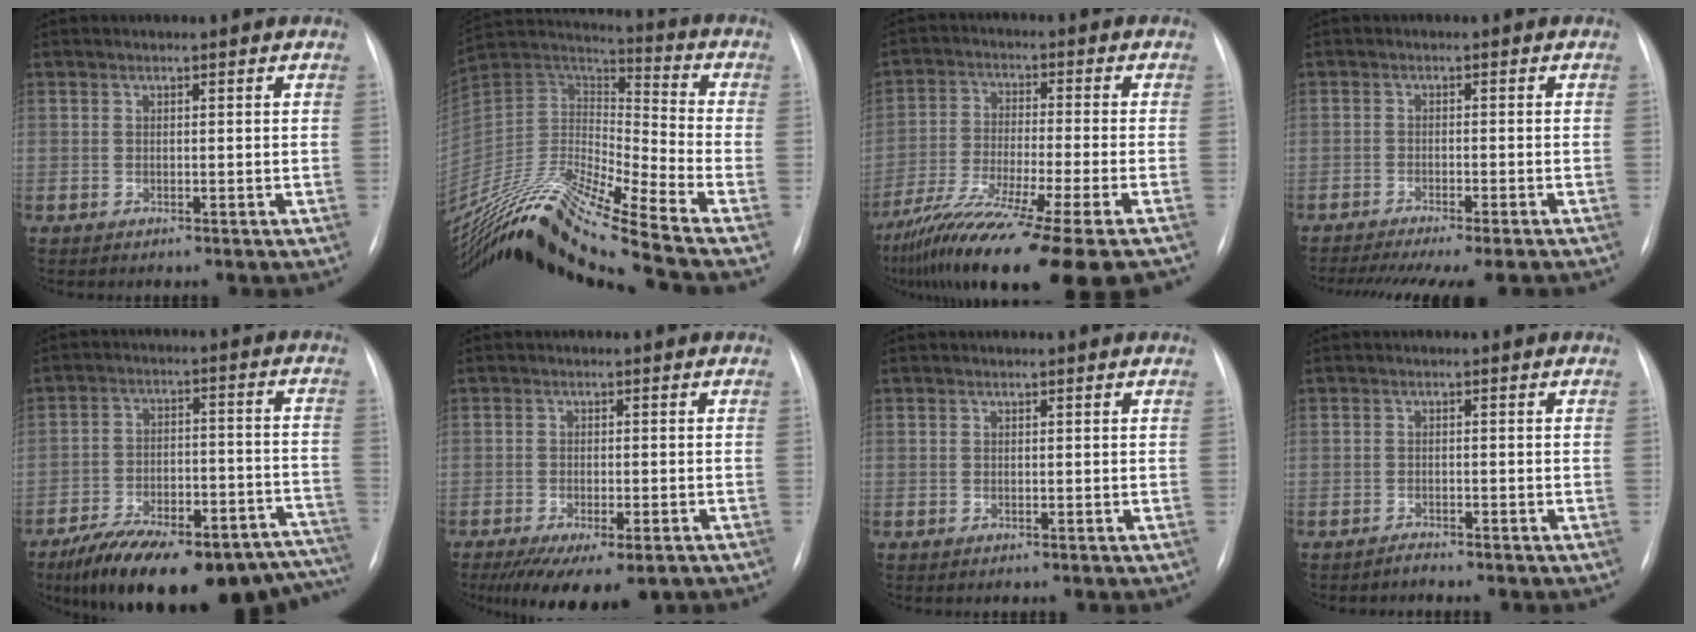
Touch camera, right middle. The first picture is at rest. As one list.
[{"total": 25.4, "force": [-21.2, -1.5, 14.0], "torque": [-0.294, -0.020, -0.389]}, {"total": 18.8, "force": [-14.0, -0.8, 12.5], "torque": [-0.203, -0.059, -0.233]}, {"total": 13.1, "force": [-11.2, 0.9, 6.6], "torque": [-0.099, -0.025, -0.152]}, {"total": 26.9, "force": [-21.2, 8.4, 14.1], "torque": [-0.157, 0.022, -0.289]}, {"total": 10.8, "force": [-7.2, 3.4, 7.2], "torque": [-0.113, -0.019, -0.103]}, {"total": 0.0}, {"total": 0.9, "force": [-0.9, 0.0, 0.0], "torque": [-0.001, -0.002, -0.015]}]